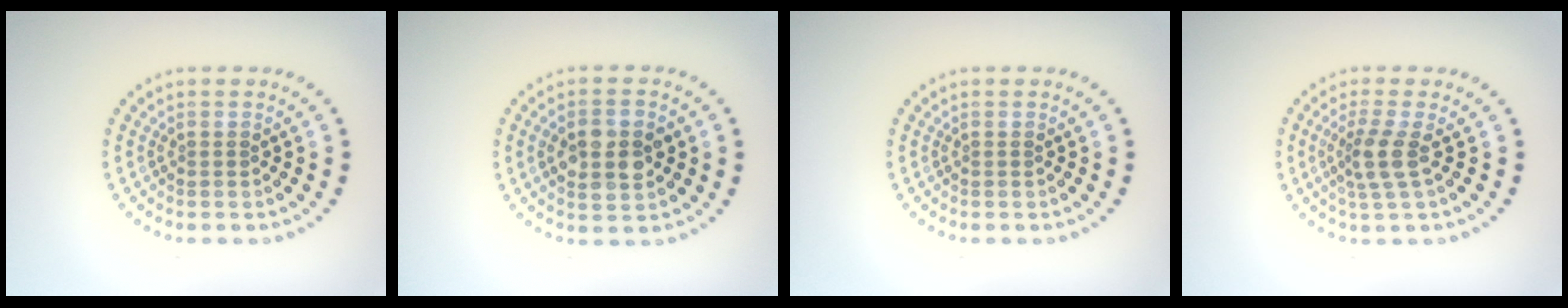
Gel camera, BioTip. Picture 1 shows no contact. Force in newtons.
{"total": 4.5, "press": 4.5, "slide": 0.1}
{"total": 0.0}
{"total": 2.8, "press": 2.1, "slide": 1.8}